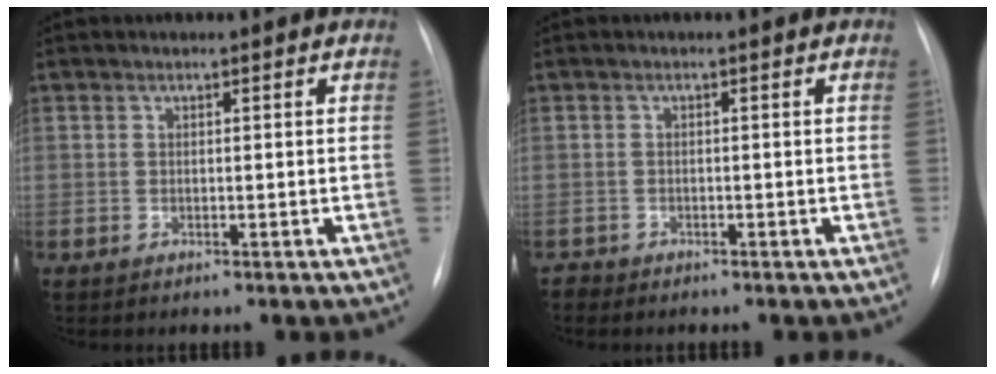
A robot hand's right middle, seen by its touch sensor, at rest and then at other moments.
{"total": 0.9, "force": [-0.8, 0.3, -0.3], "torque": [0.003, 0.000, -0.014]}